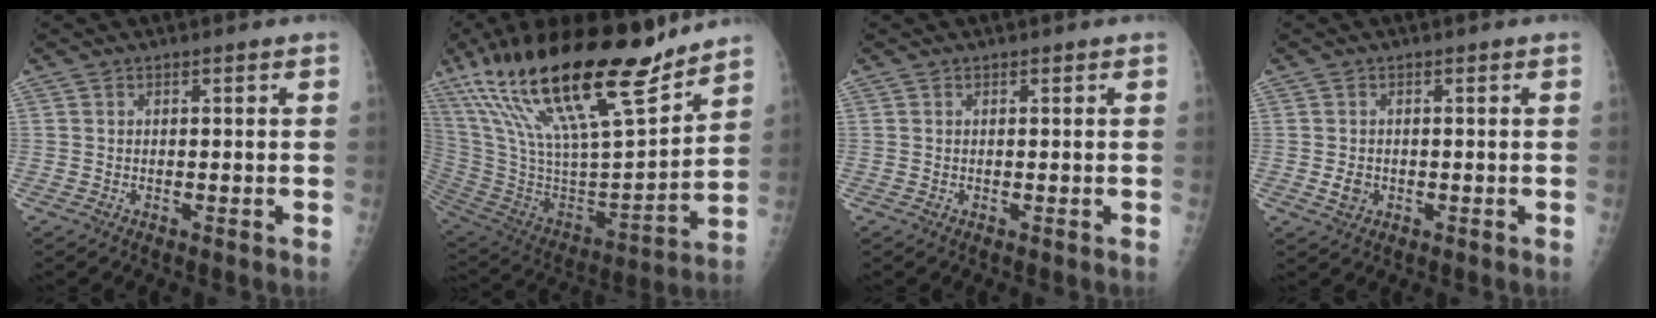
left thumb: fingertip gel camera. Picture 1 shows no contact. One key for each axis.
{"total": 31.5, "fx": 20.9, "fy": 8.9, "fz": 21.8, "tx": -0.376, "ty": -0.066, "tz": 0.366}
{"total": 0.0}
{"total": 2.3, "fx": -0.4, "fy": 1.9, "fz": 1.1, "tx": -0.012, "ty": 0.001, "tz": -0.002}